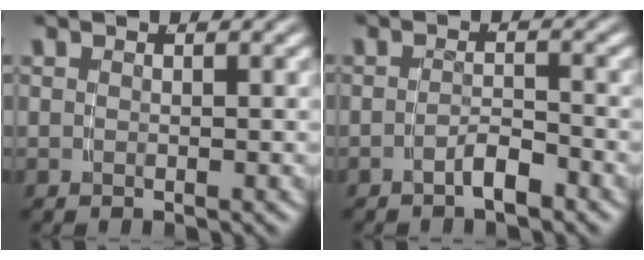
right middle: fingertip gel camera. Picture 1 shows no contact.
{"total": 2.0, "force": [-1.8, -0.1, 0.9], "torque": [-0.007, 0.001, -0.034]}